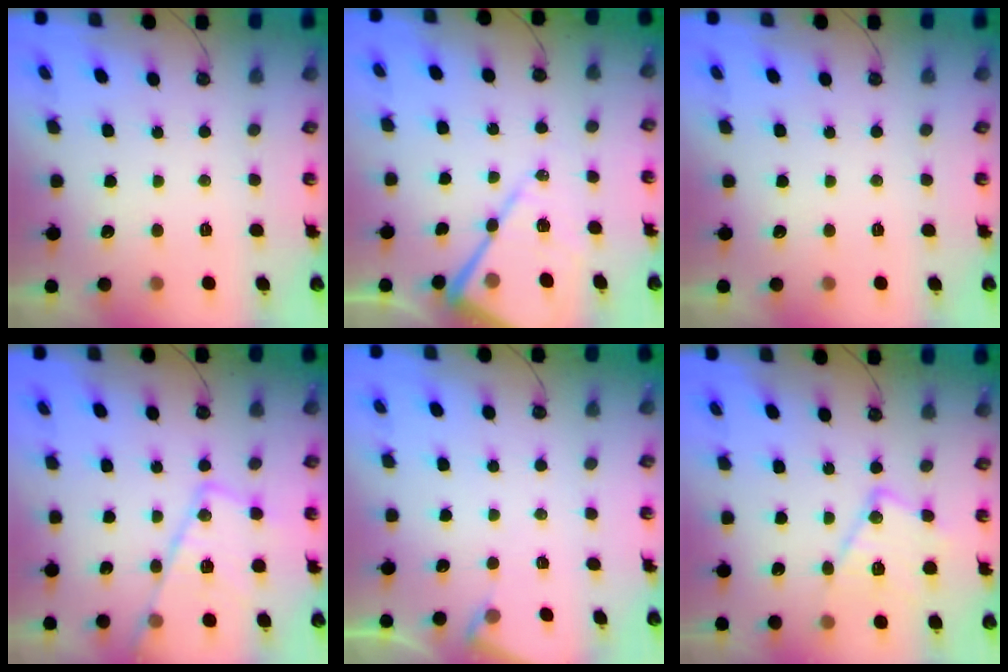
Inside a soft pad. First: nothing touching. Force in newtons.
{"total": 14.5, "press": 14.5, "slide": 1.3}
{"total": 0.0}
{"total": 18.1, "press": 18.0, "slide": 1.7}
{"total": 3.8, "press": 3.7, "slide": 0.6}
{"total": 14.5, "press": 14.5, "slide": 0.7}